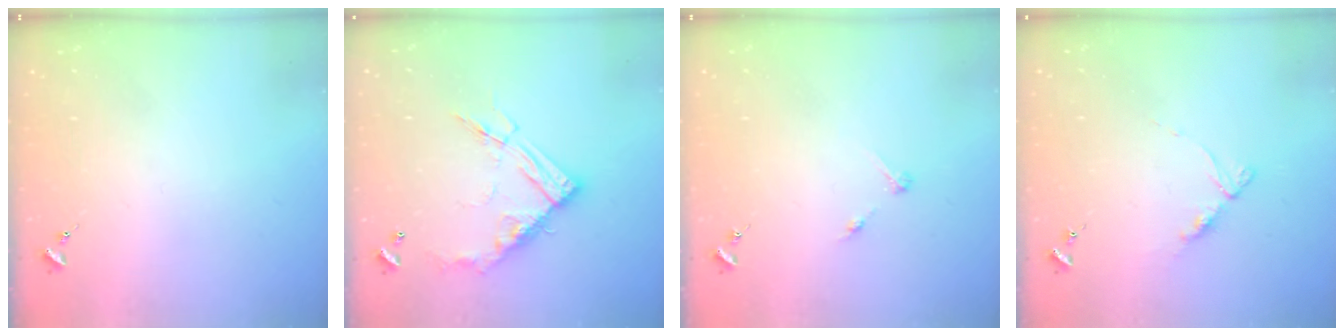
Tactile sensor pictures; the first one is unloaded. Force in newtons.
{"total": 16.0, "press": 15.9, "slide": 1.5}
{"total": 2.8, "press": 2.8, "slide": 0.3}
{"total": 6.9, "press": 6.8, "slide": 0.7}